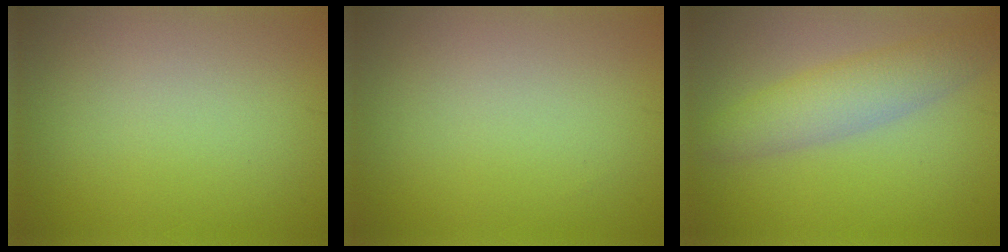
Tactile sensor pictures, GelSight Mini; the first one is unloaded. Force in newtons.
{"total": 0.0}
{"total": 4.3, "press": 4.3, "slide": 0.1}